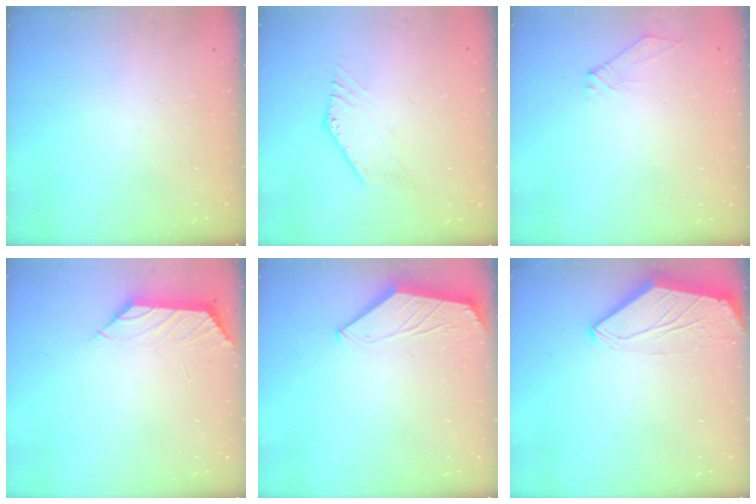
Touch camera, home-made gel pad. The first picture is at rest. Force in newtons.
{"total": 0.0}
{"total": 3.2, "press": 3.1, "slide": 0.6}
{"total": 1.2, "press": 1.1, "slide": 0.6}
{"total": 1.5, "press": 1.5, "slide": 0.4}
{"total": 0.0}